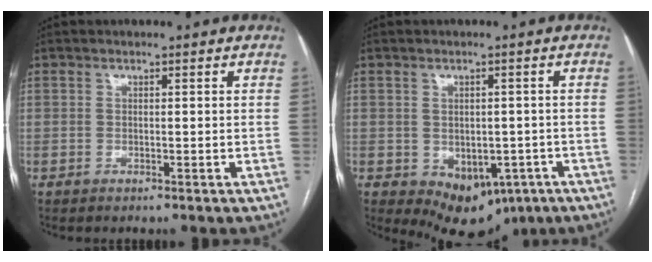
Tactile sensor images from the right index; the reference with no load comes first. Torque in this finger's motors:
{"motor_torque": [1.30, -0.84, 0.47, 0.06]}